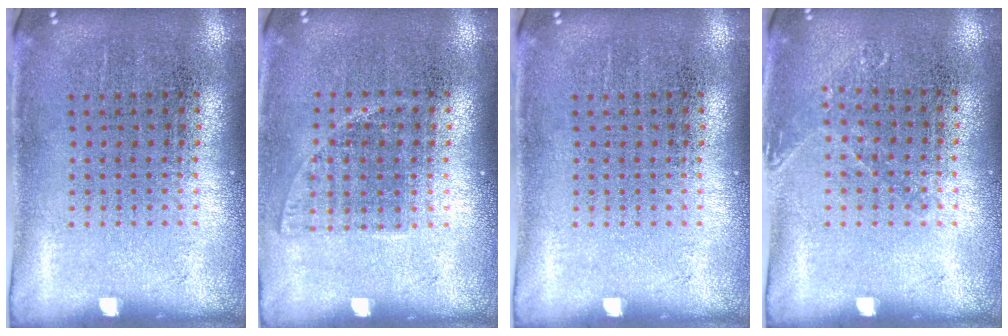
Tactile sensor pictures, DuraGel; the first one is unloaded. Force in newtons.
{"total": 1.0, "press": 0.9, "slide": 0.5}
{"total": 0.0}
{"total": 0.8, "press": 0.8, "slide": 0.1}